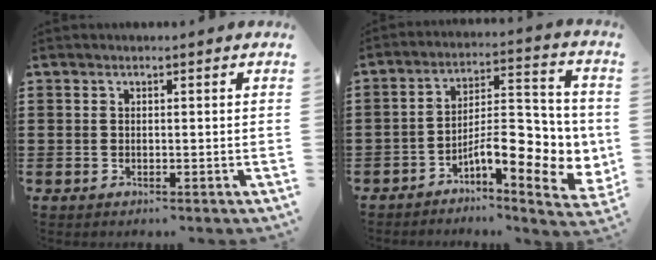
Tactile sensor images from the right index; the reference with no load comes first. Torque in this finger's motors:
{"motor_torque": [0.94, -0.45, 0.95, 0.10]}